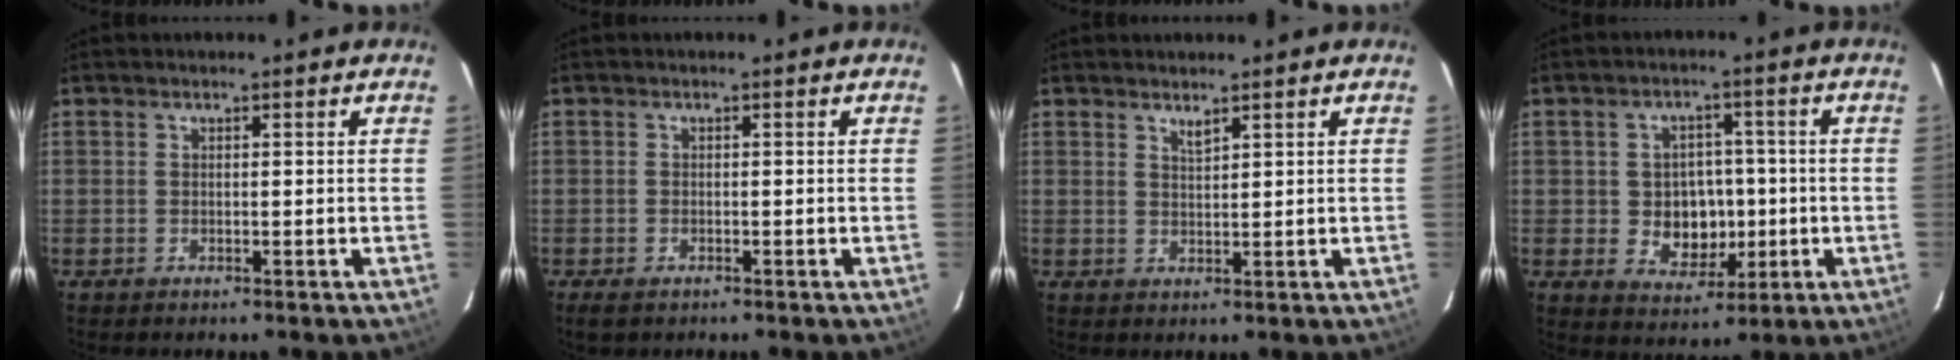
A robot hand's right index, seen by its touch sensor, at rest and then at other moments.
{"total": 2.2, "force": [-1.6, 1.1, 1.1], "torque": [-0.026, -0.006, -0.028]}
{"total": 1.4, "force": [1.3, 0.2, 0.7], "torque": [-0.012, 0.000, 0.023]}
{"total": 8.1, "force": [-1.0, 6.9, 4.0], "torque": [-0.084, 0.007, 0.001]}